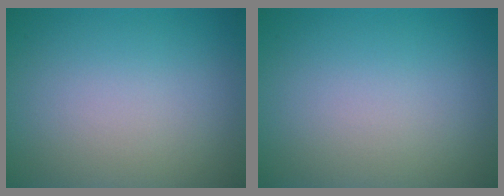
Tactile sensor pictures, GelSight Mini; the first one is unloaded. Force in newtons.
{"total": 0.0}